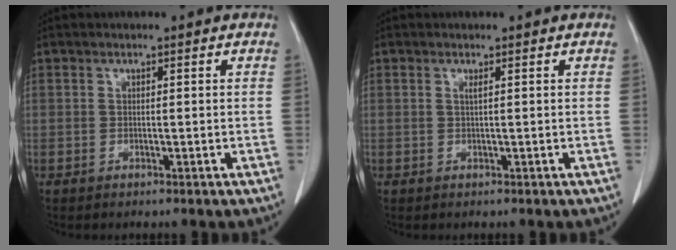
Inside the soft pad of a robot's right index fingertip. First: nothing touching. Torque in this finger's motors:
{"motor_torque": [0.07, -0.04, 0.00, 0.00]}